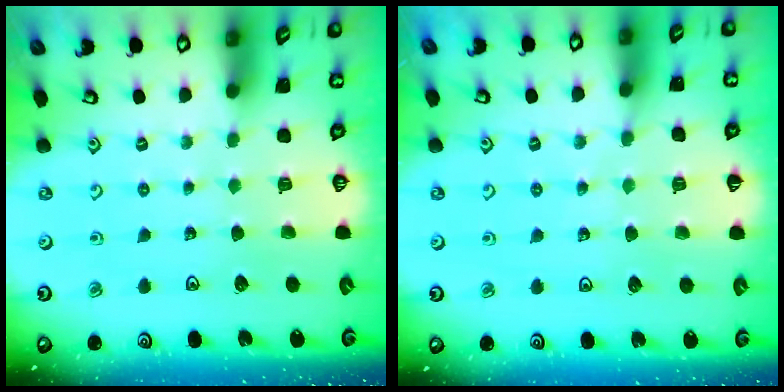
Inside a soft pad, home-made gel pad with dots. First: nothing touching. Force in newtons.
{"total": 5.4, "press": 5.4, "slide": 0.9}